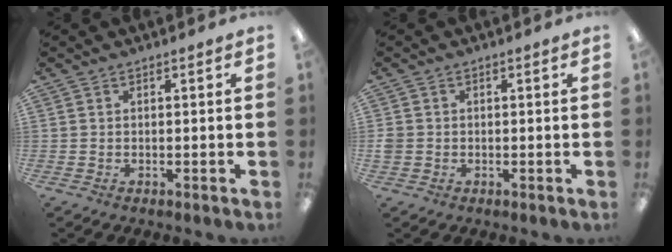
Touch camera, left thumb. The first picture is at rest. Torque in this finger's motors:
{"motor_torque": [-0.29, 0.29, 0.03, -0.04, 0.00]}